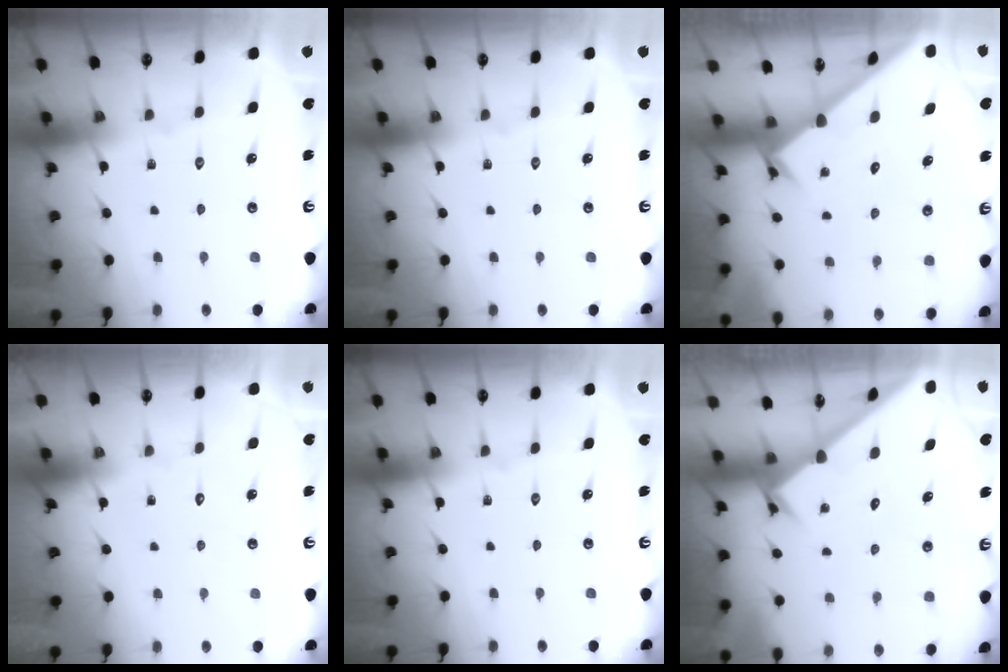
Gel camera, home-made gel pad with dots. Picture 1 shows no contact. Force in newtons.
{"total": 0.0}
{"total": 1.7, "press": 1.7, "slide": 0.1}
{"total": 1.7, "press": 1.7, "slide": 0.1}
{"total": 0.0}
{"total": 1.7, "press": 1.7, "slide": 0.1}